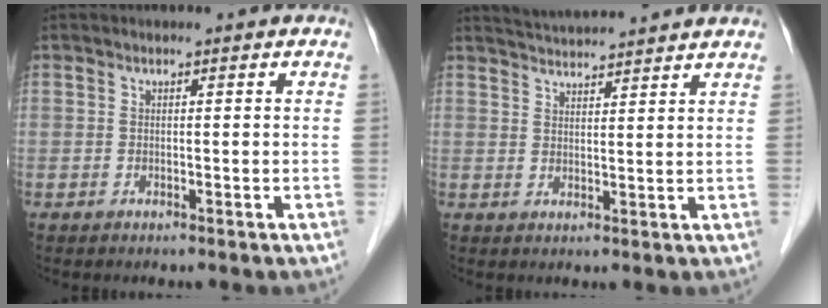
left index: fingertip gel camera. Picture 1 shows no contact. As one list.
[{"total": 9.9, "force": [9.4, -0.3, 3.1], "torque": [-0.059, 0.026, 0.131]}]